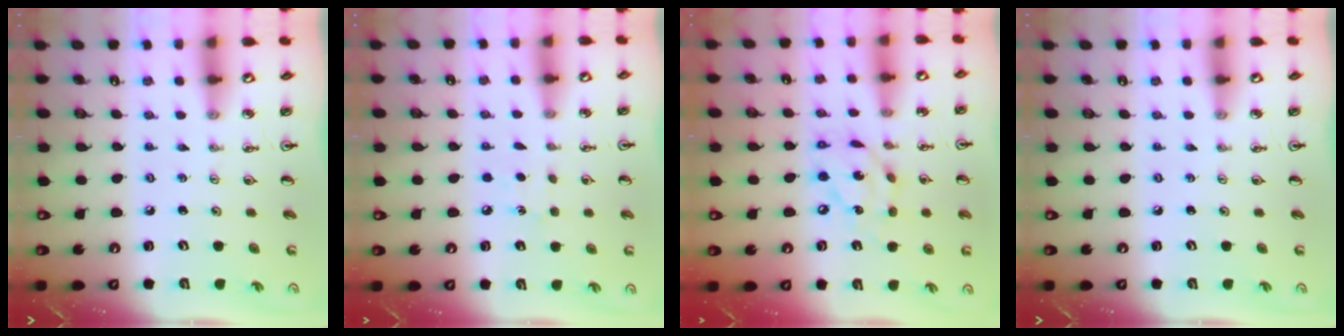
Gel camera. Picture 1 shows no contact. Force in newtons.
{"total": 5.4, "press": 5.4, "slide": 0.6}
{"total": 12.4, "press": 12.4, "slide": 0.9}
{"total": 0.0}